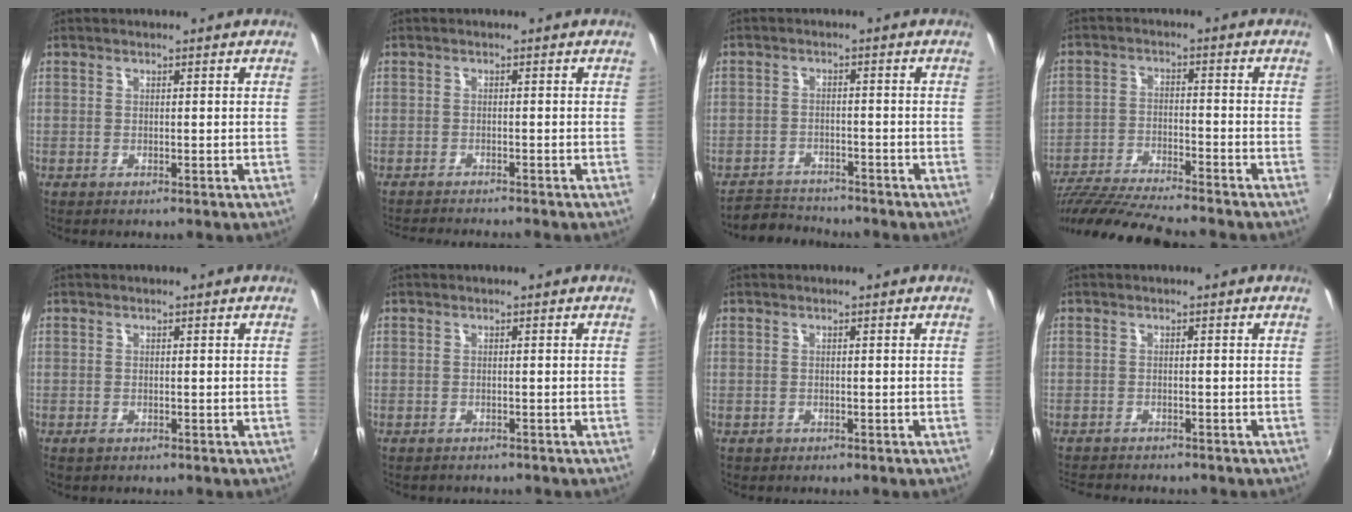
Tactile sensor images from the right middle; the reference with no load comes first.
{"total": 4.7, "force": [-4.4, -0.3, 1.6], "torque": [-0.039, -0.016, -0.074]}
{"total": 5.3, "force": [-5.1, 1.4, 0.2], "torque": [-0.024, 0.007, -0.091]}
{"total": 15.2, "force": [-13.5, 0.9, 6.9], "torque": [-0.147, -0.027, -0.235]}
{"total": 0.9, "force": [-0.6, 0.6, 0.4], "torque": [-0.009, -0.003, -0.012]}
{"total": 1.1, "force": [-1.0, 0.4, 0.3], "torque": [-0.009, -0.007, -0.011]}
{"total": 1.0, "force": [-0.5, 0.8, 0.2], "torque": [-0.006, -0.003, -0.006]}
{"total": 5.2, "force": [-4.9, 0.9, 1.7], "torque": [-0.045, -0.018, -0.079]}